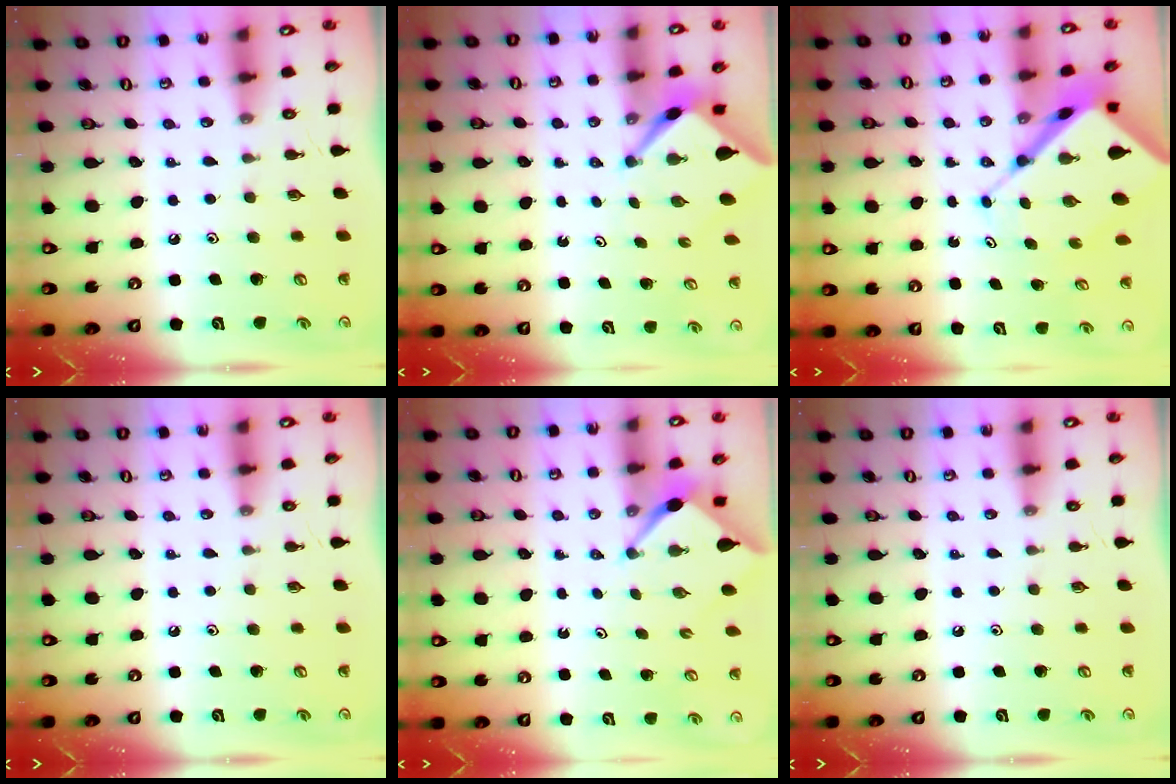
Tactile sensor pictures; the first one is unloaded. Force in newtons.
{"total": 3.5, "press": 3.5, "slide": 0.2}
{"total": 10.0, "press": 10.0, "slide": 1.0}
{"total": 0.0}
{"total": 2.6, "press": 2.5, "slide": 0.3}
{"total": 0.0}